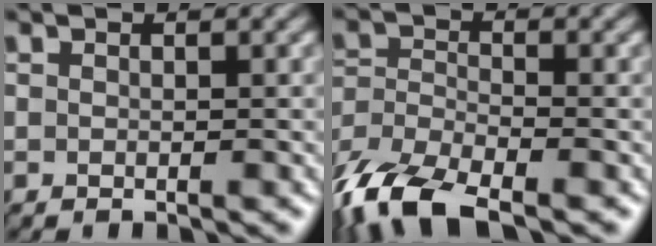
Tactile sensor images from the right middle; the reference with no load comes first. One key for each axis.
{"total": 9.3, "fx": -6.9, "fy": 3.2, "fz": 5.4, "tx": -0.119, "ty": -0.010, "tz": -0.146}